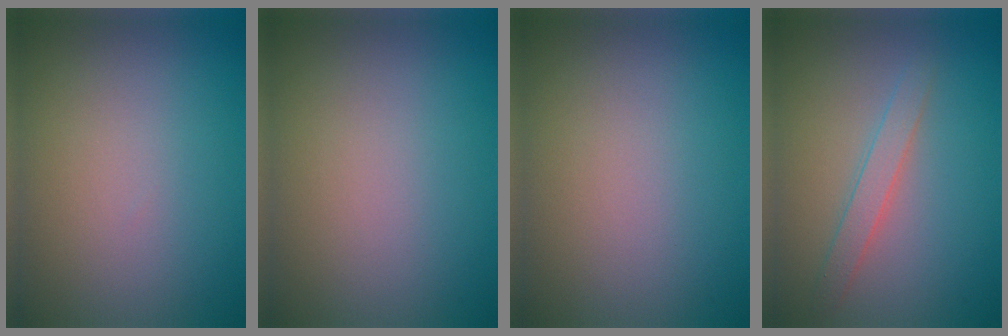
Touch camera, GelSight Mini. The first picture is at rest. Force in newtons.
{"total": 0.0}
{"total": 0.0}
{"total": 2.1, "press": 2.1, "slide": 0.1}